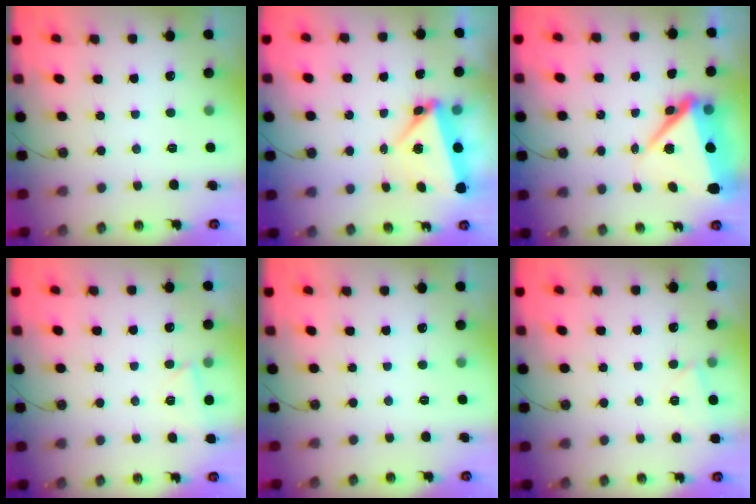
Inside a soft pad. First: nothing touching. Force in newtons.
{"total": 5.4, "press": 5.4, "slide": 0.2}
{"total": 10.5, "press": 10.5, "slide": 0.8}
{"total": 2.7, "press": 2.4, "slide": 1.2}
{"total": 0.0}
{"total": 3.7, "press": 2.4, "slide": 2.8}